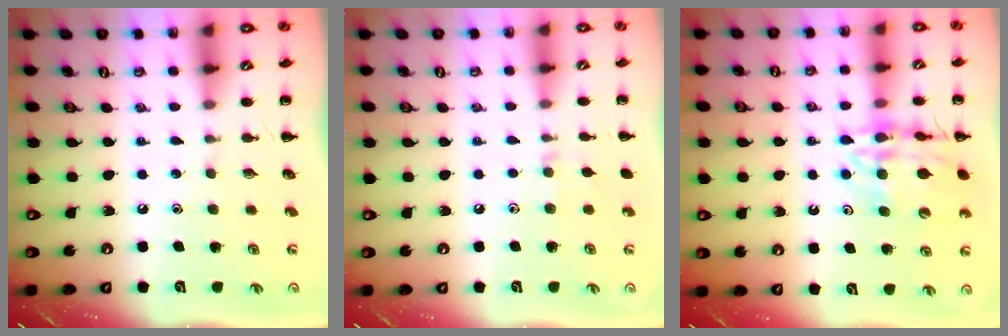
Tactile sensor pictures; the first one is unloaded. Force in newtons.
{"total": 5.1, "press": 4.8, "slide": 1.7}
{"total": 15.8, "press": 15.6, "slide": 2.2}